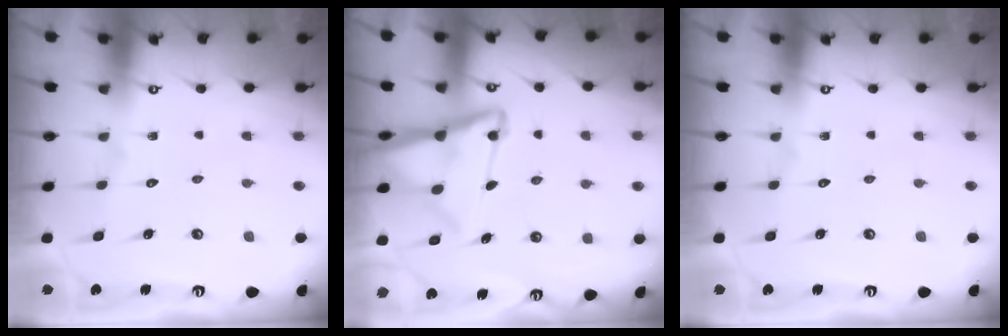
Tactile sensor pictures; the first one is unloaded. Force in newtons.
{"total": 12.0, "press": 11.9, "slide": 1.2}
{"total": 0.0}